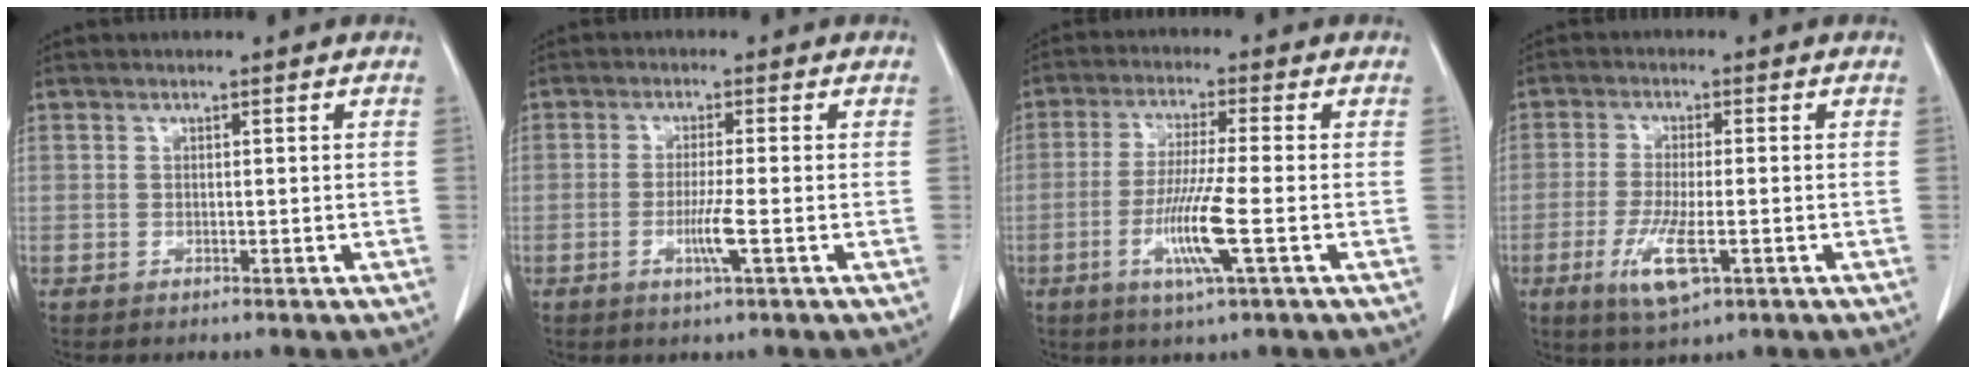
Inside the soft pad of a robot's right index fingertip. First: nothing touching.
{"total": 3.9, "force": [-1.2, -0.4, 3.7], "torque": [-0.074, -0.009, -0.024]}
{"total": 8.6, "force": [-2.6, -0.6, 8.1], "torque": [-0.161, -0.017, -0.052]}
{"total": 7.2, "force": [-2.8, 1.3, 6.5], "torque": [-0.132, -0.017, -0.047]}